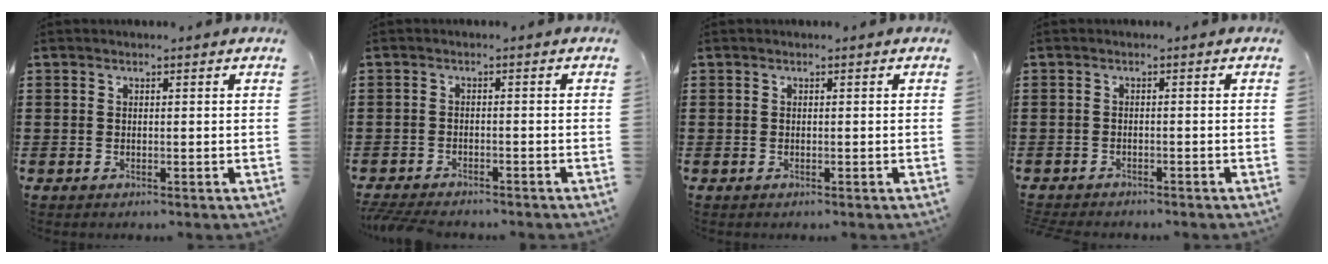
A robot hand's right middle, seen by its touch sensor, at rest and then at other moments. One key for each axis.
{"total": 2.3, "fx": -2.2, "fy": 0.3, "fz": 0.3, "tx": -0.017, "ty": -0.002, "tz": -0.050}
{"total": 0.0}
{"total": 1.2, "fx": -1.2, "fy": 0.1, "fz": 0.0, "tx": -0.003, "ty": 0.002, "tz": -0.025}